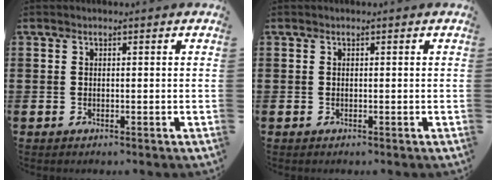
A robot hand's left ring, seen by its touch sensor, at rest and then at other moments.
{"total": 0.0}